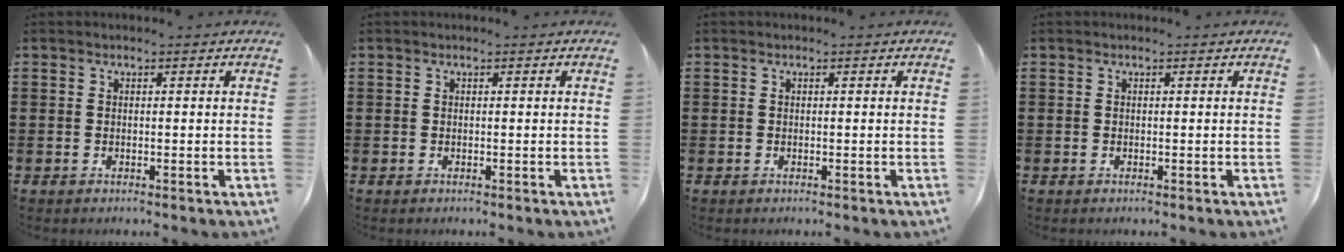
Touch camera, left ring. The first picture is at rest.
{"total": 0.0}
{"total": 0.0}
{"total": 0.0}